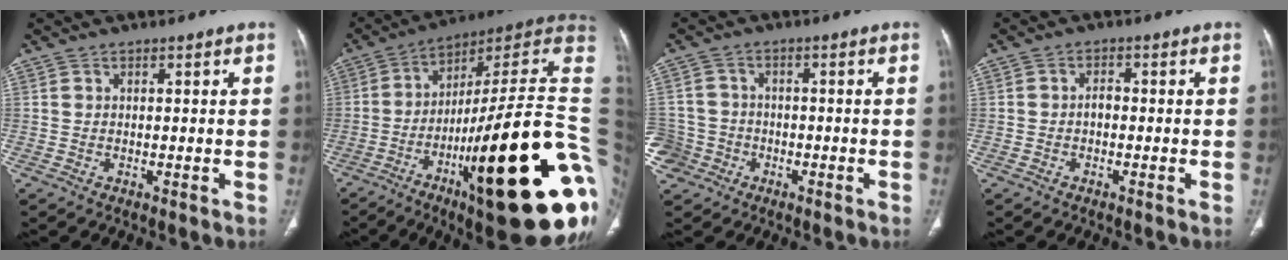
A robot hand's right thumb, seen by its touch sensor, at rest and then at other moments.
{"total": 34.7, "force": [-8.0, 7.8, 32.9], "torque": [-0.398, 0.038, -0.126]}
{"total": 7.4, "force": [-3.5, 6.5, 0.7], "torque": [-0.012, 0.030, -0.060]}
{"total": 1.2, "force": [0.1, 1.2, 0.1], "torque": [0.002, 0.008, -0.002]}